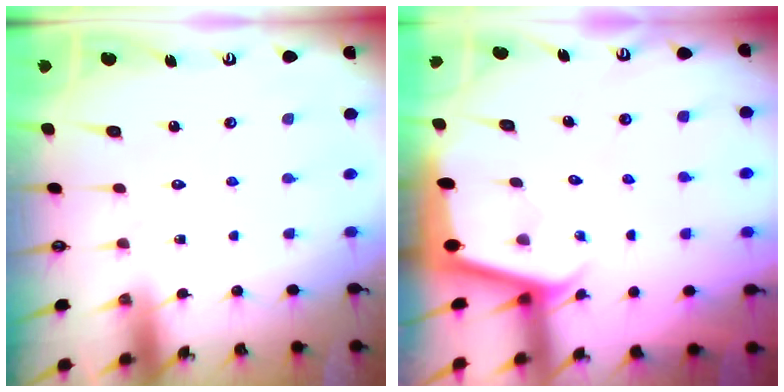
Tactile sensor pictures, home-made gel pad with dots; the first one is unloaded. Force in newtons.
{"total": 1.9, "press": 1.9, "slide": 0.1}